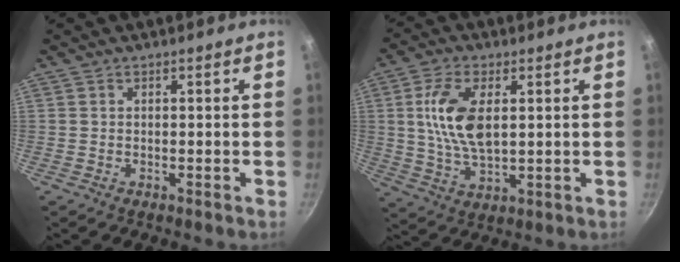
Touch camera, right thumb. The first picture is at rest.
{"total": 11.5, "force": [2.3, 5.8, 9.6], "torque": [-0.181, -0.006, 0.047]}